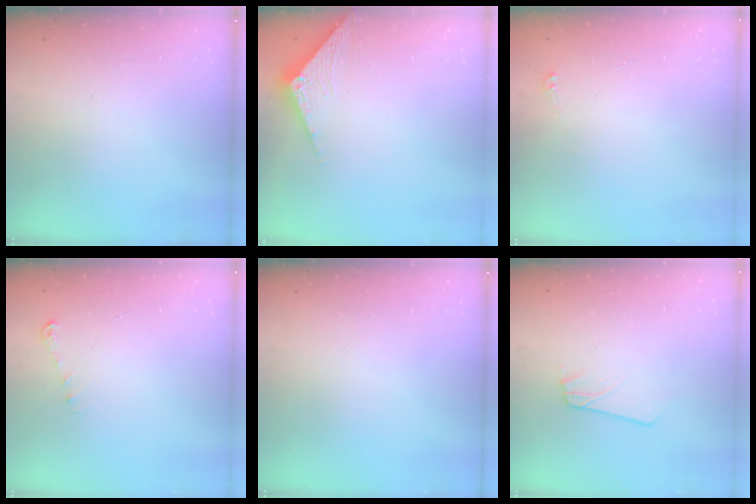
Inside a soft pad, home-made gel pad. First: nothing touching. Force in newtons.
{"total": 3.4, "press": 3.4, "slide": 0.3}
{"total": 2.5, "press": 2.5, "slide": 0.3}
{"total": 4.0, "press": 3.9, "slide": 0.5}
{"total": 0.0}
{"total": 1.8, "press": 1.8, "slide": 0.1}